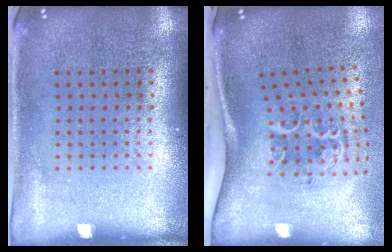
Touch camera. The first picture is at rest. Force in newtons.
{"total": 2.1, "press": 1.3, "slide": 1.6}